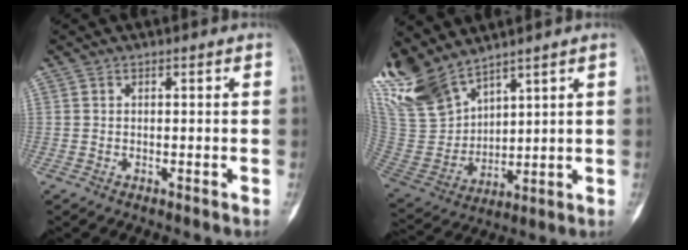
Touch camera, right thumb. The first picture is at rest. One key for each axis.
{"total": 16.7, "fx": 13.6, "fy": 6.5, "fz": 7.1, "tx": -0.134, "ty": -0.054, "tz": 0.292}